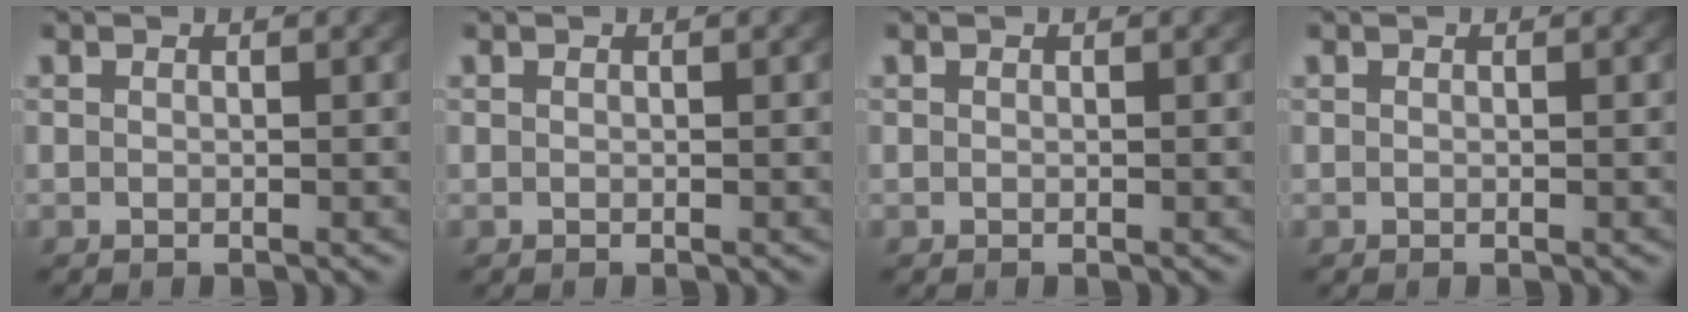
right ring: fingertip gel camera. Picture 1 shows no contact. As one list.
[{"total": 0.0}, {"total": 0.0}, {"total": 0.0}]